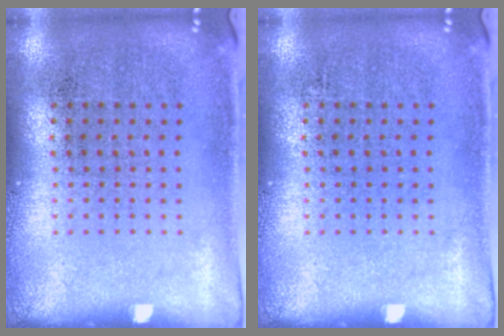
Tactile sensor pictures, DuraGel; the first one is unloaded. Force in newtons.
{"total": 0.0}